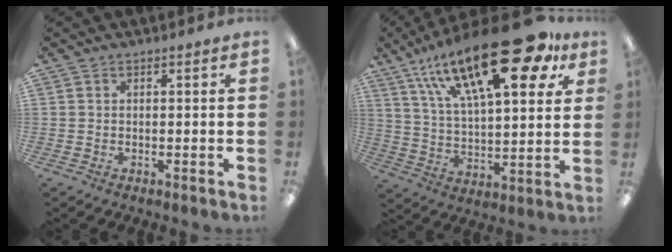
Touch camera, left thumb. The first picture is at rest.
{"total": 28.0, "force": [16.4, 10.5, 20.2], "torque": [-0.317, -0.084, 0.269]}